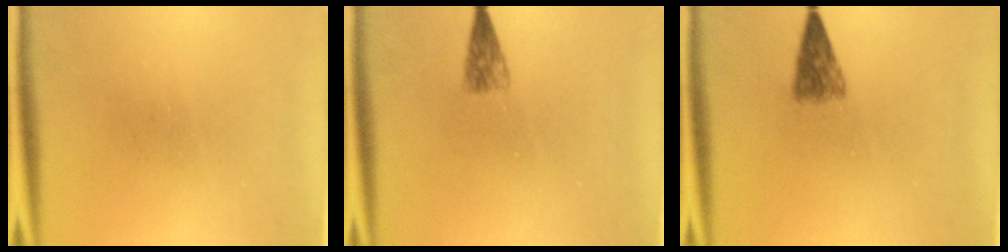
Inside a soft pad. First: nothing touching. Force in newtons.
{"total": 2.0}
{"total": 2.9}